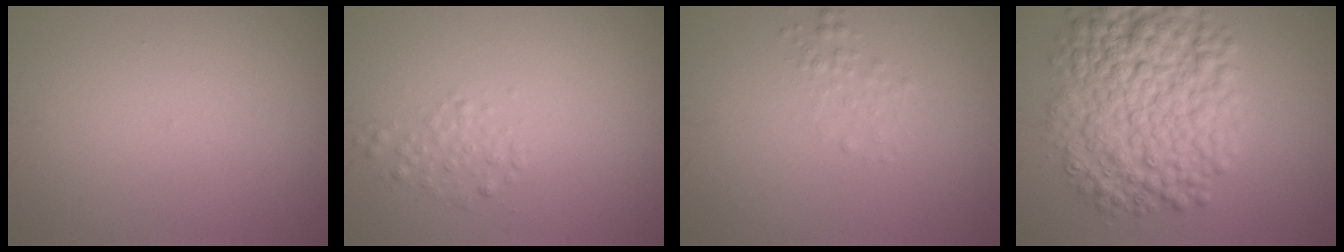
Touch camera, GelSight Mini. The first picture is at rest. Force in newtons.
{"total": 1.5, "press": 1.5, "slide": 0.0}
{"total": 1.3, "press": 1.3, "slide": 0.1}
{"total": 10.5, "press": 10.5, "slide": 0.1}